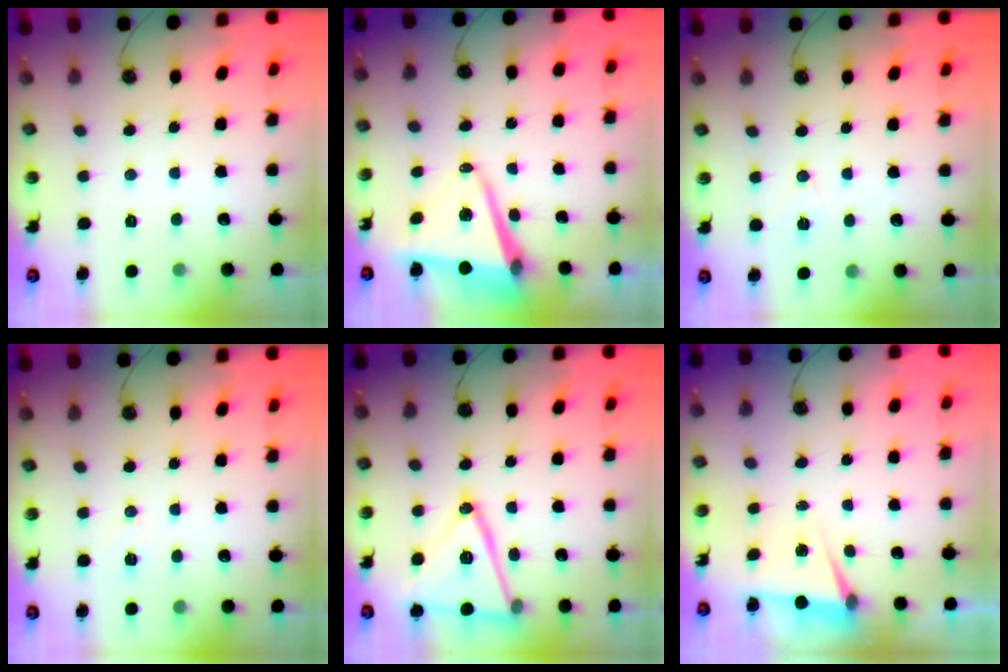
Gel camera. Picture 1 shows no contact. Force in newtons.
{"total": 10.9, "press": 10.3, "slide": 3.3}
{"total": 7.0, "press": 5.3, "slide": 4.5}
{"total": 6.0, "press": 5.9, "slide": 0.7}
{"total": 18.6, "press": 18.3, "slide": 3.5}
{"total": 5.2, "press": 2.7, "slide": 4.5}